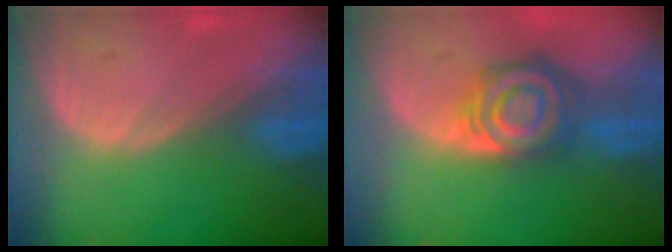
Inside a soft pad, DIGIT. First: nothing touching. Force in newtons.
{"total": 8.0, "press": 7.1, "slide": 3.8}